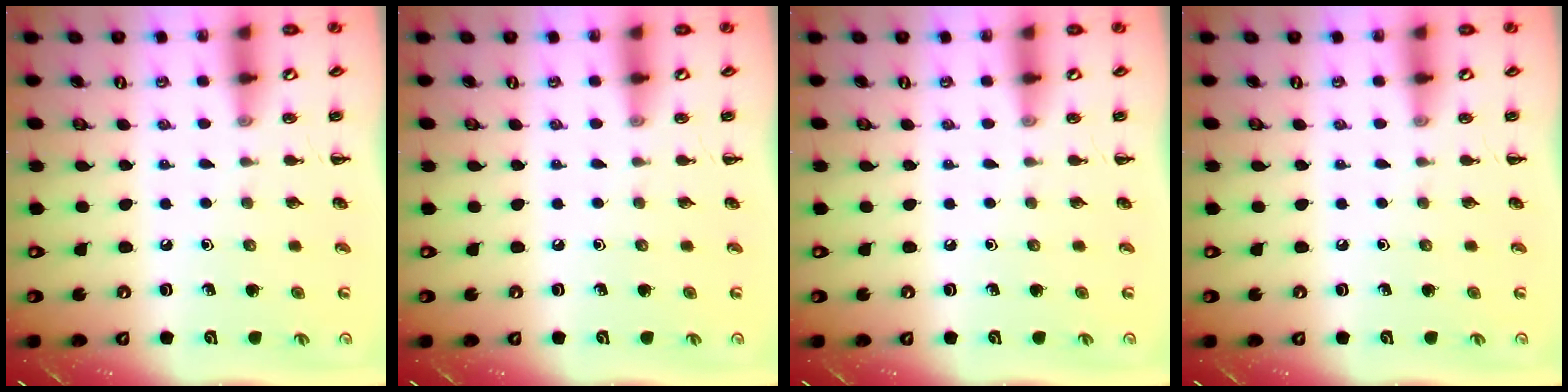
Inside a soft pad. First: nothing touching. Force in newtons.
{"total": 0.0}
{"total": 0.0}
{"total": 0.0}